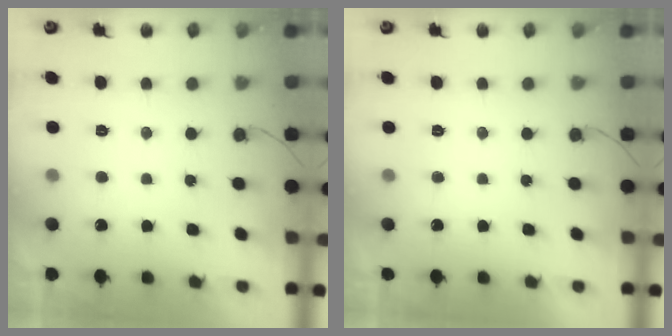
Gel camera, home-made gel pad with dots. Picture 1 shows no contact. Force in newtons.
{"total": 0.0}